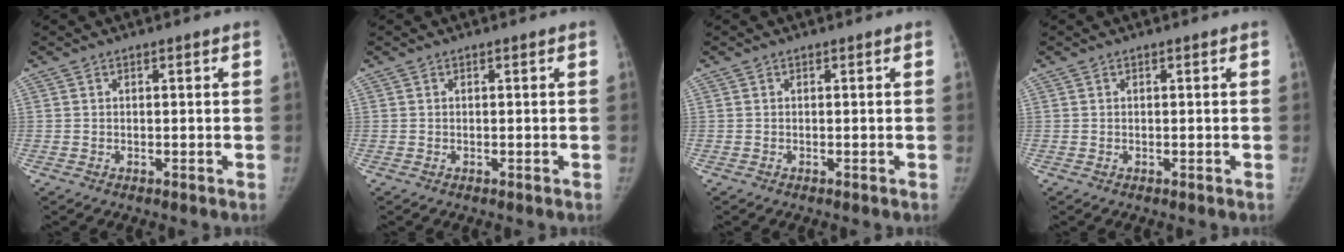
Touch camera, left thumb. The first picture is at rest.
{"total": 0.0}
{"total": 0.0}
{"total": 0.0}